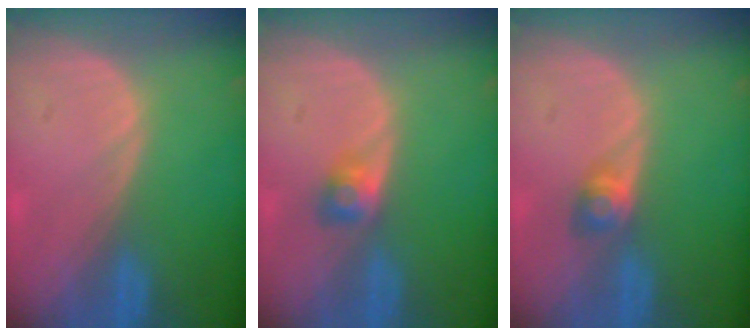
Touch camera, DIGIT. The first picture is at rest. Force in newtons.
{"total": 2.5, "press": 2.4, "slide": 0.8}
{"total": 2.8, "press": 2.5, "slide": 1.1}